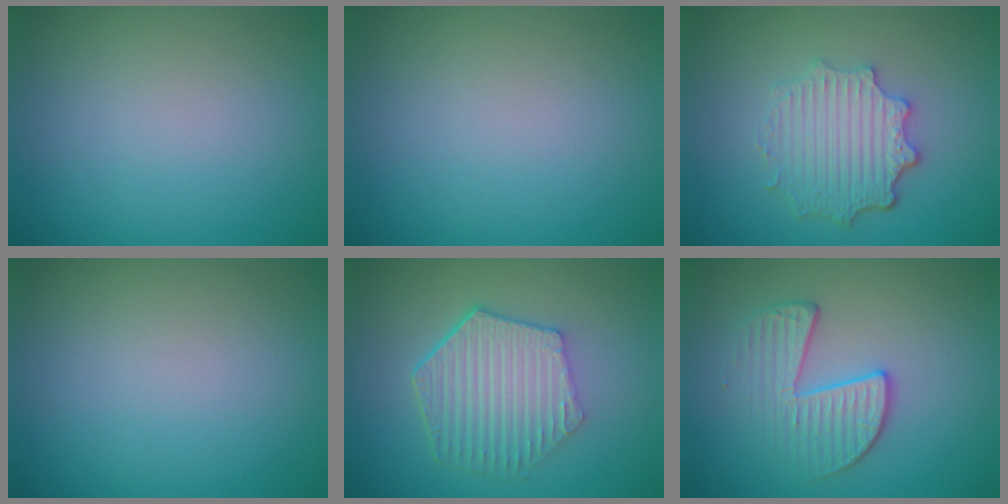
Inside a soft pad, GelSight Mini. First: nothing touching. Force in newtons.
{"total": 0.0}
{"total": 4.6, "press": 3.6, "slide": 2.8}
{"total": 0.0}
{"total": 6.2, "press": 4.6, "slide": 4.2}
{"total": 3.5, "press": 3.1, "slide": 1.8}